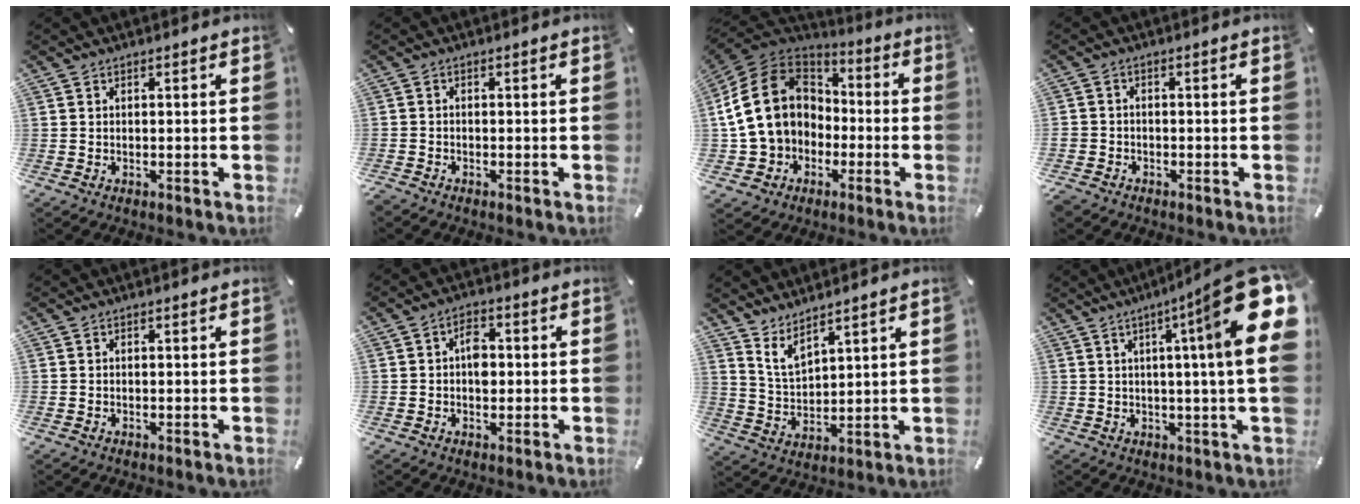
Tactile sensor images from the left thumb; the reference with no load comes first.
{"total": 1.0, "force": [-0.9, 0.3, 0.3], "torque": [-0.004, 0.001, -0.019]}
{"total": 18.7, "force": [-0.7, 16.0, 9.7], "torque": [-0.218, 0.022, -0.012]}
{"total": 2.5, "force": [-1.6, 1.8, 0.4], "torque": [-0.013, 0.010, -0.038]}
{"total": 0.0}
{"total": 4.6, "force": [0.0, 3.1, 3.4], "torque": [-0.042, 0.002, -0.006]}
{"total": 5.7, "force": [5.0, 1.8, 2.1], "torque": [-0.055, -0.027, 0.094]}
{"total": 20.3, "force": [6.7, 1.3, 19.2], "torque": [-0.281, -0.050, 0.089]}